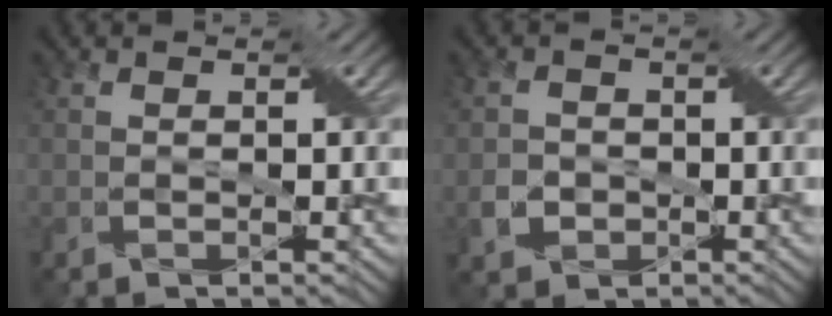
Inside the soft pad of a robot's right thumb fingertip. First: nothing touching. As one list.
[{"total": 2.5, "force": [-1.2, 2.1, 0.5], "torque": [-0.011, -0.005, -0.024]}]